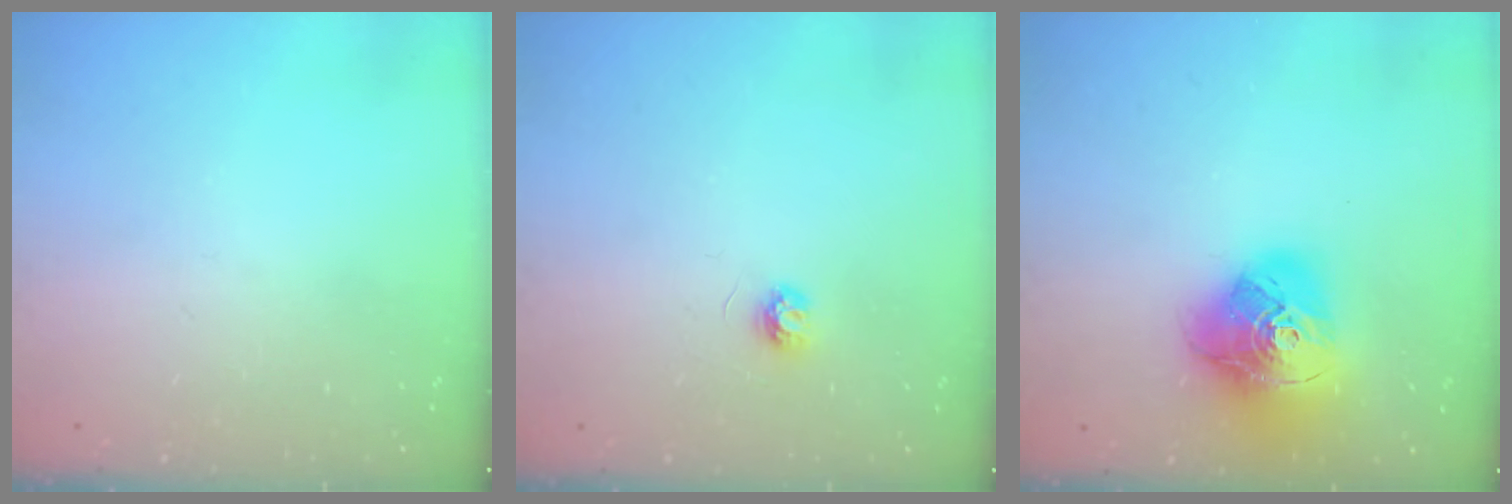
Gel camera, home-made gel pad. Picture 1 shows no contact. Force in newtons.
{"total": 3.5, "press": 3.4, "slide": 0.3}
{"total": 19.4, "press": 19.3, "slide": 2.3}